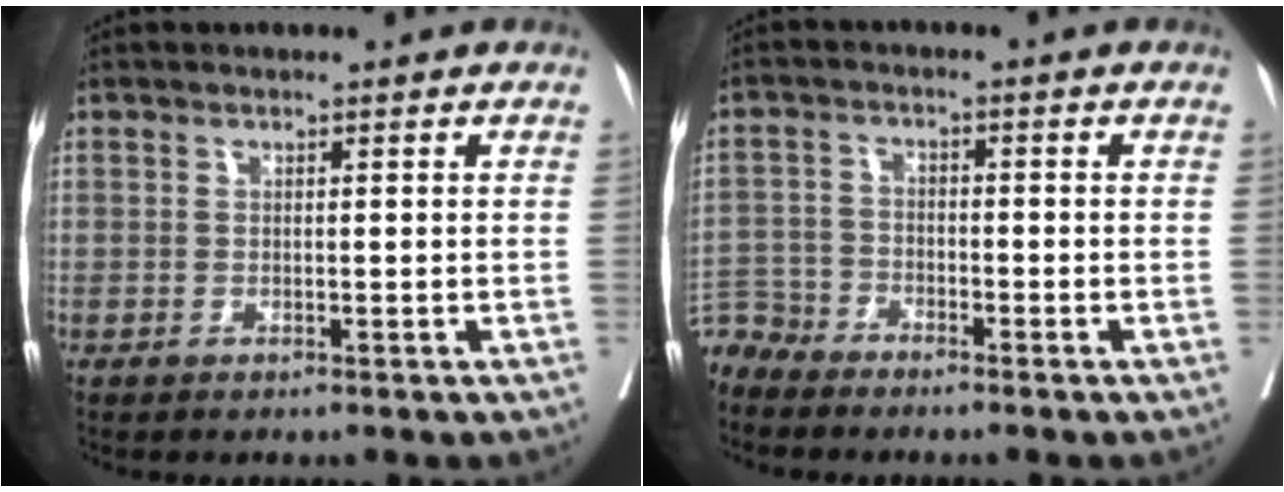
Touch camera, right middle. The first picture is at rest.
{"total": 4.7, "force": [-4.6, 0.7, -0.6], "torque": [0.014, -0.004, -0.091]}